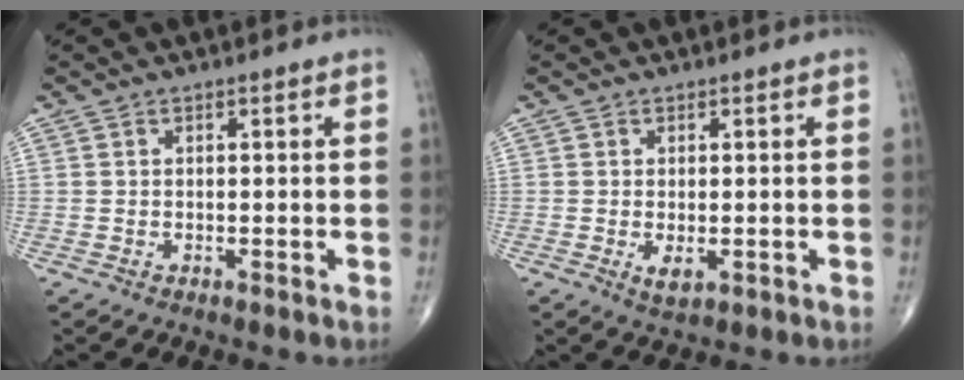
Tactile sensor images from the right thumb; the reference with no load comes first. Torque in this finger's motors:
{"motor_torque": [0.05, -0.09, 0.15, 0.18, 0.03]}